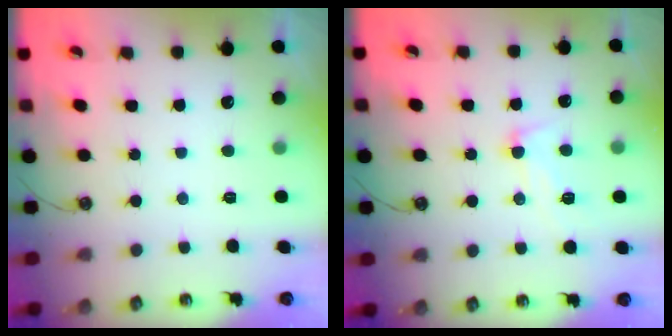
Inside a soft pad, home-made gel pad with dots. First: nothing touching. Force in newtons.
{"total": 8.6, "press": 8.5, "slide": 1.1}